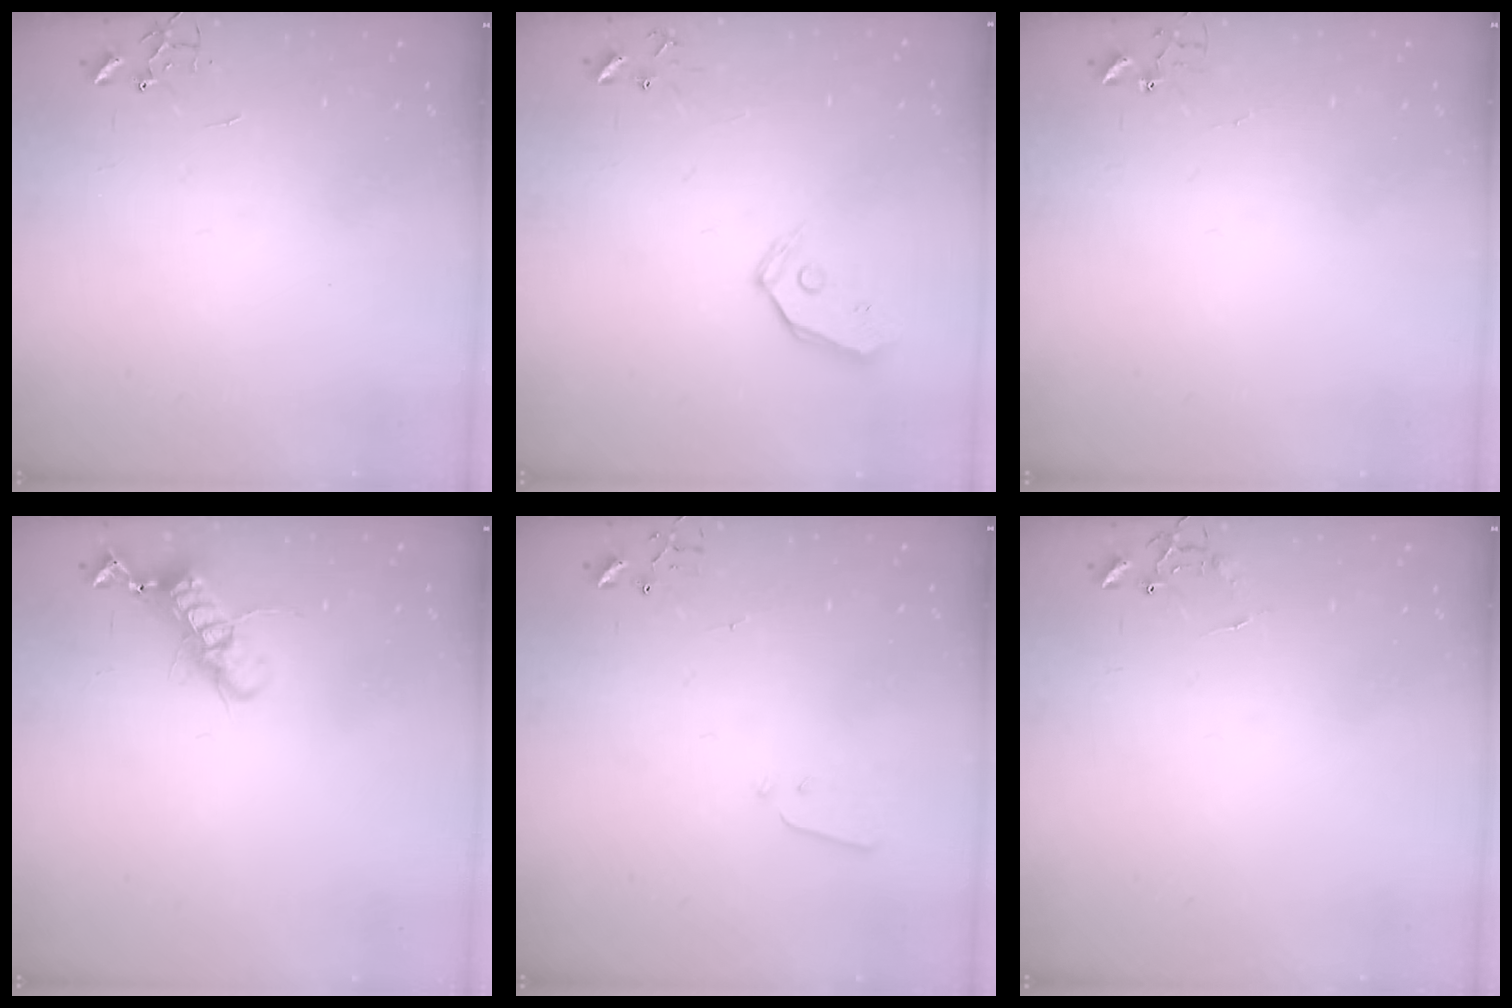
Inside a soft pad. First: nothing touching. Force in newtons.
{"total": 7.7, "press": 7.6, "slide": 0.9}
{"total": 3.9, "press": 3.9, "slide": 0.3}
{"total": 12.7, "press": 12.6, "slide": 1.1}
{"total": 2.2, "press": 2.1, "slide": 0.3}
{"total": 6.4, "press": 6.4, "slide": 0.4}